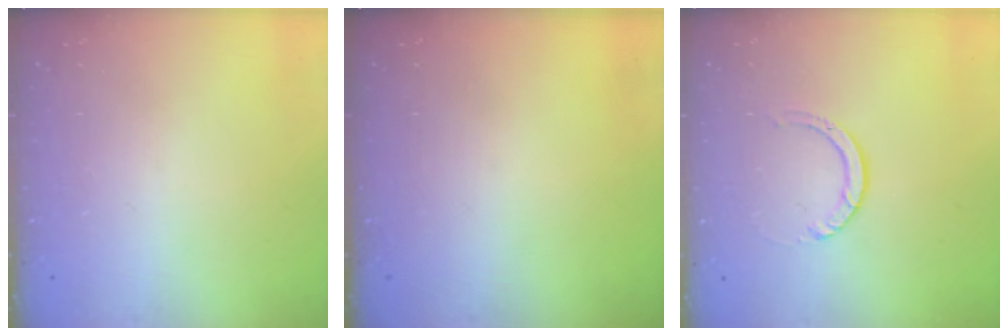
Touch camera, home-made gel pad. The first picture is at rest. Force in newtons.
{"total": 0.0}
{"total": 3.6, "press": 3.6, "slide": 0.3}